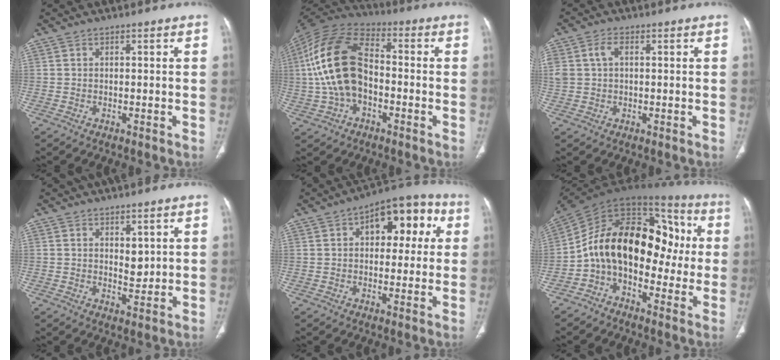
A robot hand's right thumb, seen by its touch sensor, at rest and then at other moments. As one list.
[{"total": 17.9, "force": [-1.3, 11.0, 14.0], "torque": [-0.277, 0.036, -0.029]}, {"total": 4.4, "force": [1.1, 2.9, 3.2], "torque": [-0.078, 0.012, 0.024]}, {"total": 3.4, "force": [1.2, 1.8, 2.6], "torque": [-0.030, -0.014, 0.023]}, {"total": 13.5, "force": [4.0, 7.5, 10.5], "torque": [-0.094, 0.024, 0.050]}, {"total": 21.0, "force": [-1.0, 13.4, 16.2], "torque": [-0.225, 0.077, -0.026]}]